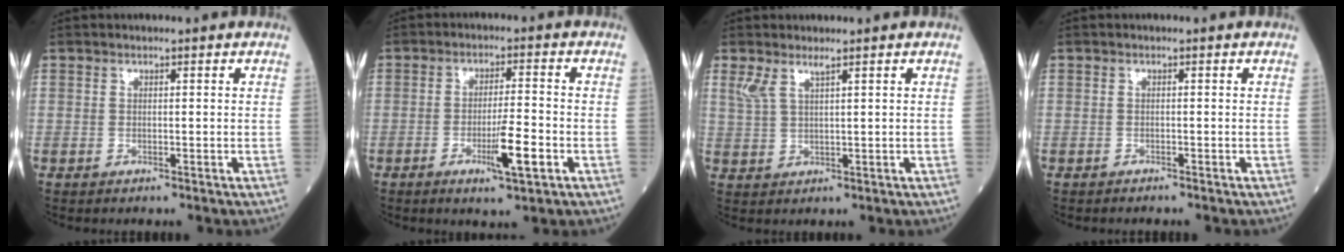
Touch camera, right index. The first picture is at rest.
{"total": 6.4, "force": [-2.6, 0.4, 5.9], "torque": [-0.099, -0.007, -0.042]}
{"total": 2.7, "force": [1.9, 0.3, 1.9], "torque": [-0.052, 0.008, 0.047]}
{"total": 0.9, "force": [-0.9, 0.1, 0.2], "torque": [-0.005, -0.001, -0.013]}